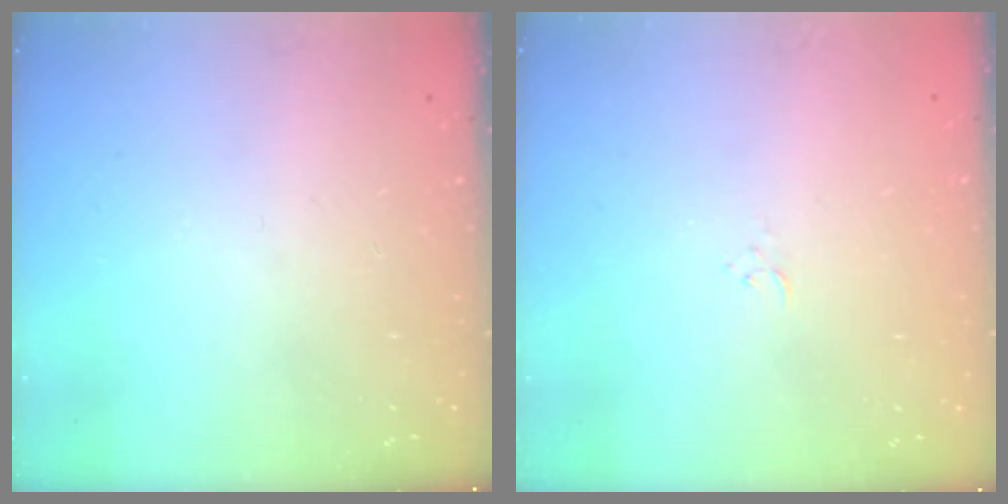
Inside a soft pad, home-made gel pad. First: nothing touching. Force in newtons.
{"total": 1.5, "press": 1.5, "slide": 0.2}